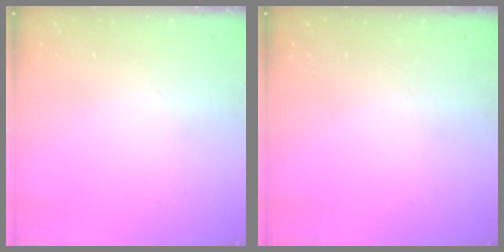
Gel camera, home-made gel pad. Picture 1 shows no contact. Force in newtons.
{"total": 0.0}